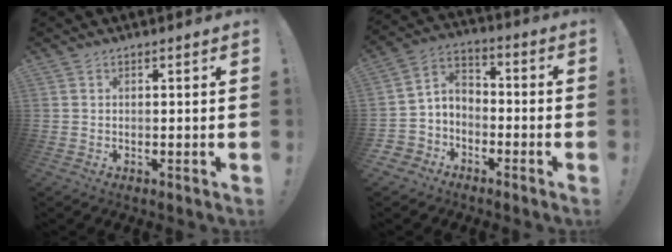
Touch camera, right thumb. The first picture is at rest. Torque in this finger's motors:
{"motor_torque": [0.03, 0.02, 0.31, -0.21, 0.00]}